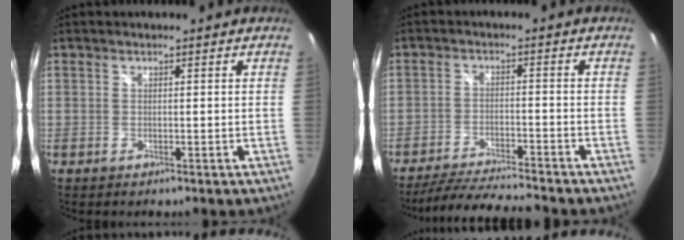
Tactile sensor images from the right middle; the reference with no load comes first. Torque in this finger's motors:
{"motor_torque": [0.88, -1.04, -0.03, -0.01]}